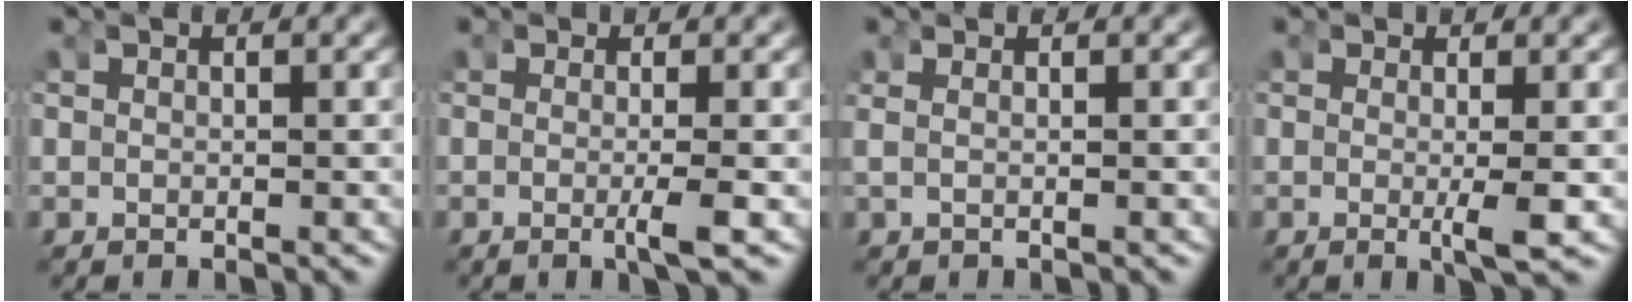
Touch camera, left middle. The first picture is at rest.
{"total": 2.1, "force": [-0.7, -0.2, 2.0], "torque": [-0.036, -0.008, -0.012]}
{"total": 1.1, "force": [0.2, -0.2, 1.0], "torque": [-0.023, -0.002, 0.008]}
{"total": 2.3, "force": [-0.4, -0.1, 2.2], "torque": [-0.041, -0.015, -0.003]}